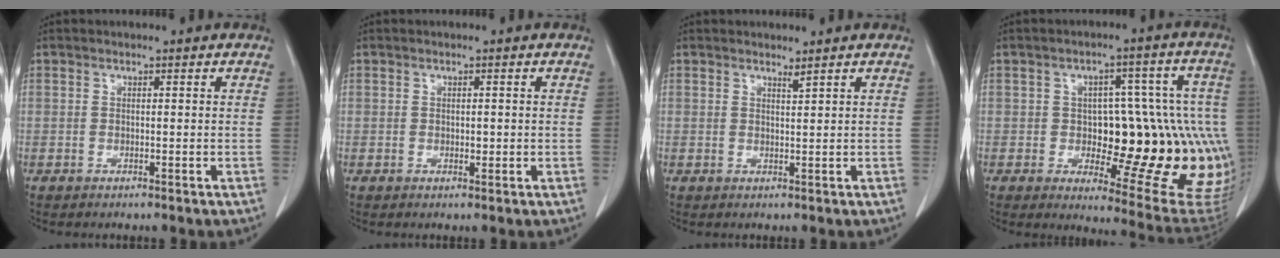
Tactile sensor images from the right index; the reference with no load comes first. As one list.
[{"total": 1.1, "force": [0.1, 0.6, 0.9], "torque": [-0.011, 0.001, 0.006]}, {"total": 0.8, "force": [0.8, -0.3, 0.2], "torque": [-0.013, -0.012, 0.016]}, {"total": 21.2, "force": [-2.2, 7.5, 19.7], "torque": [-0.163, 0.032, -0.004]}]